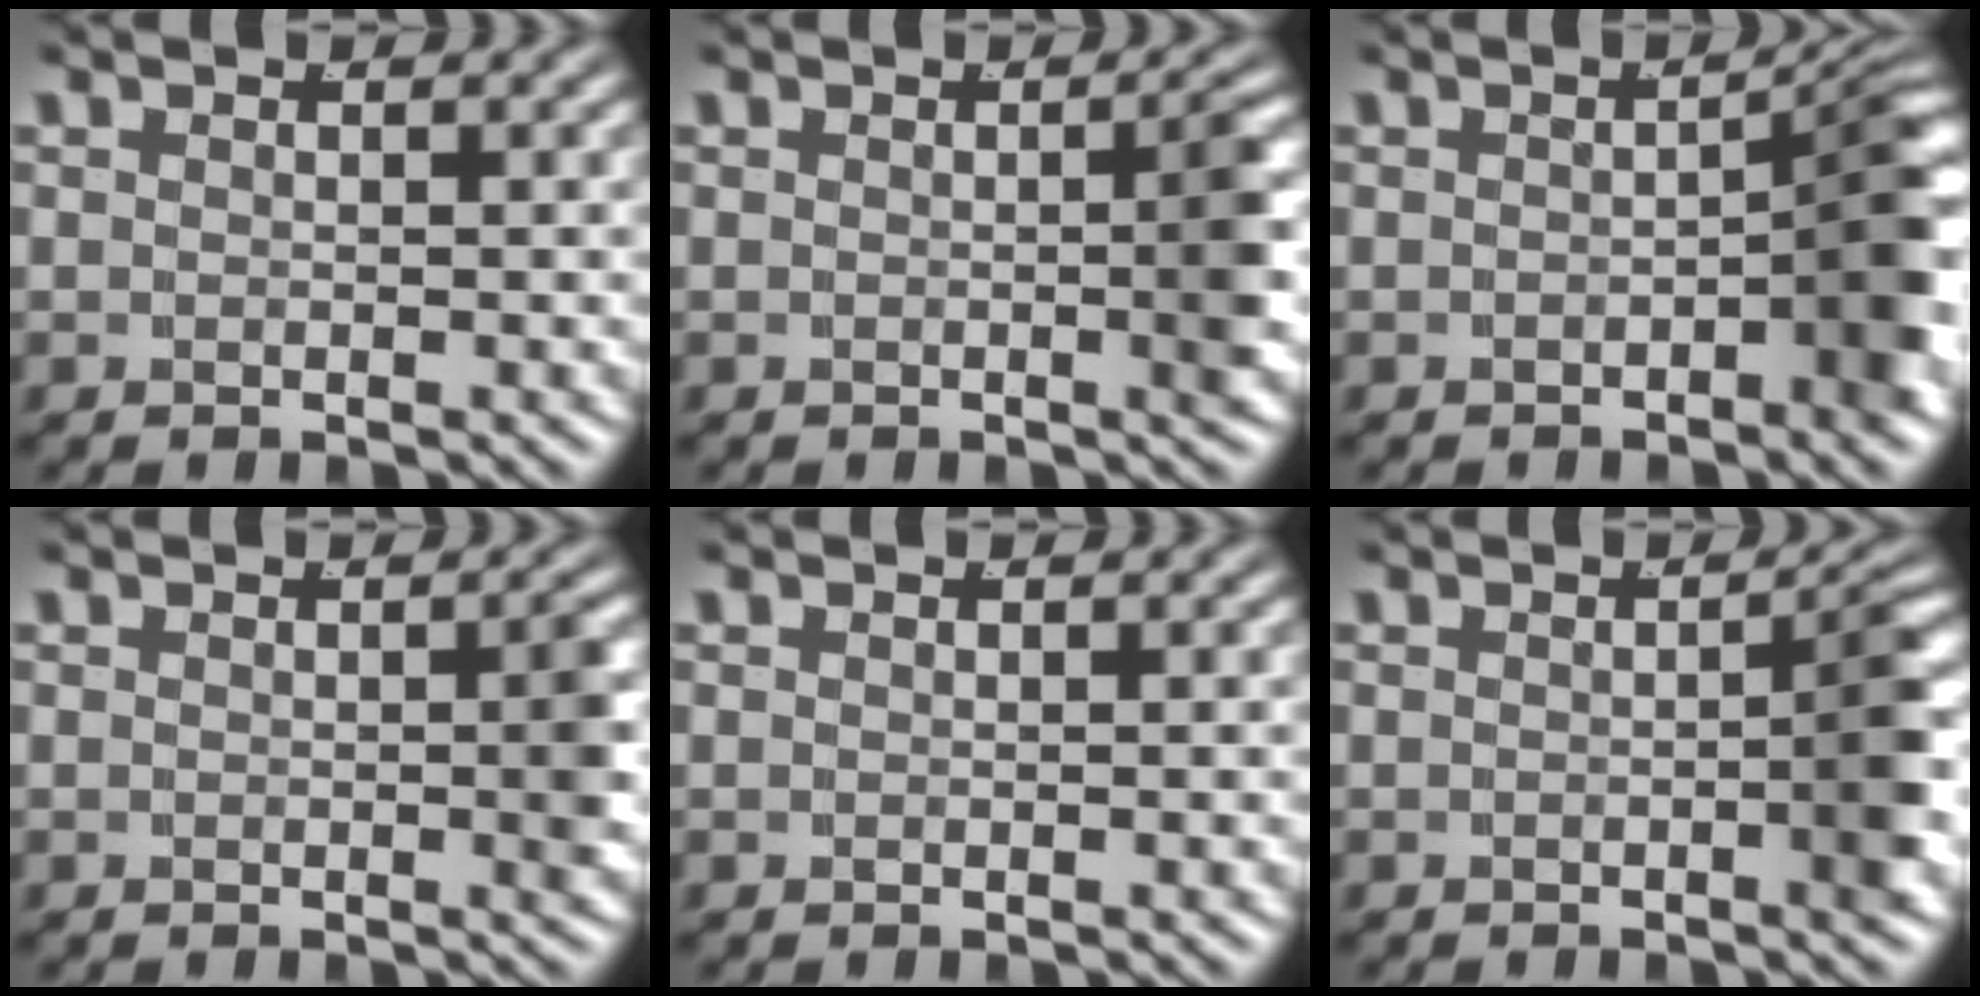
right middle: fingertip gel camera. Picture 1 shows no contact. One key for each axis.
{"total": 2.6, "fx": -0.3, "fy": 0.3, "fz": 2.5, "tx": -0.024, "ty": 0.005, "tz": -0.007}
{"total": 4.8, "fx": -1.2, "fy": 1.6, "fz": 4.4, "tx": -0.043, "ty": 0.000, "tz": -0.019}
{"total": 1.7, "fx": -0.1, "fy": 0.3, "fz": 1.7, "tx": -0.015, "ty": 0.000, "tz": -0.003}
{"total": 0.0}
{"total": 3.2, "fx": -0.7, "fy": 0.5, "fz": 3.1, "tx": -0.032, "ty": 0.007, "tz": -0.015}